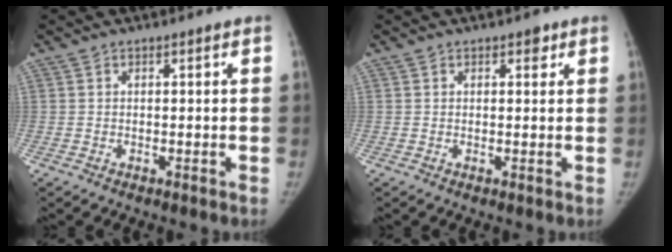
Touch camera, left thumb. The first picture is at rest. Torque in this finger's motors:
{"motor_torque": [0.17, -0.15, 0.60, -0.42, 0.04]}